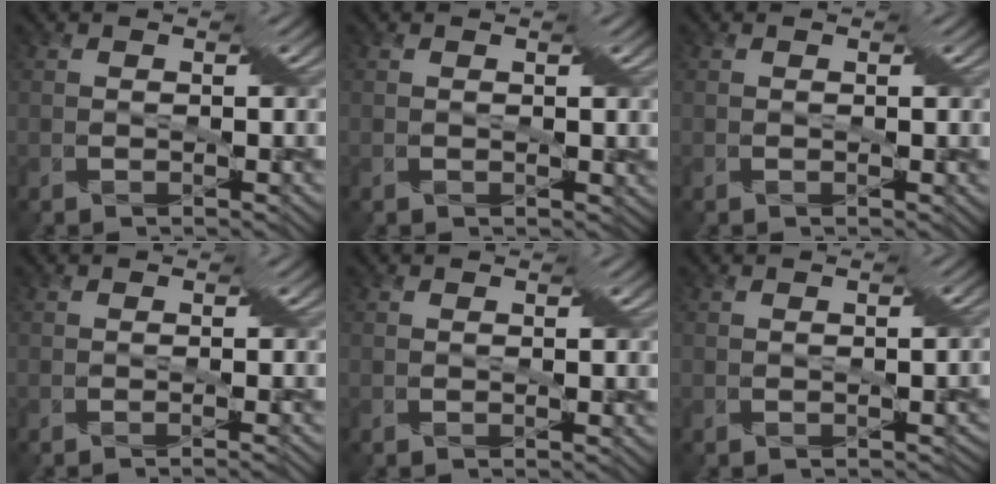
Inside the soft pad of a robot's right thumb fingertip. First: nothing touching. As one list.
[{"total": 0.6, "force": [0.3, 0.4, -0.1], "torque": [0.007, 0.002, 0.002]}, {"total": 0.0}, {"total": 0.8, "force": [-0.6, -0.5, 0.2], "torque": [0.005, 0.000, -0.005]}, {"total": 0.0}, {"total": 1.3, "force": [-0.4, 1.0, 0.8], "torque": [-0.001, -0.007, -0.003]}]